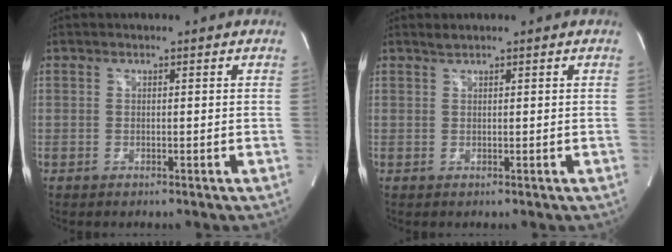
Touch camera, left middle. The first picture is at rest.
{"total": 0.8, "force": [0.7, -0.1, 0.2], "torque": [-0.010, 0.003, 0.018]}